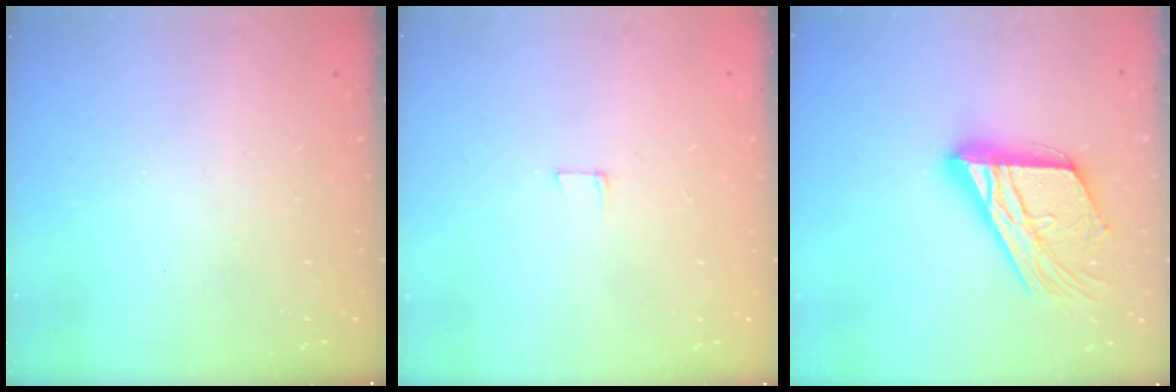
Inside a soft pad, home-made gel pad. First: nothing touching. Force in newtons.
{"total": 5.0, "press": 4.9, "slide": 0.4}
{"total": 19.3, "press": 19.2, "slide": 1.8}